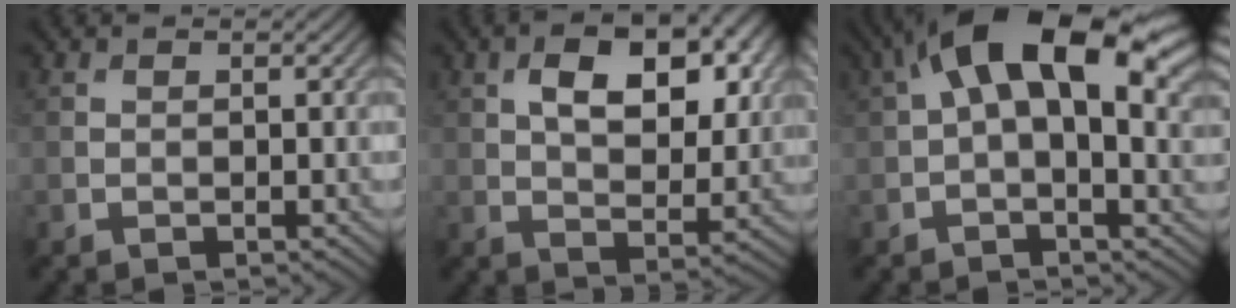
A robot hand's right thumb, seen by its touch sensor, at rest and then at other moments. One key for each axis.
{"total": 10.3, "fx": 3.2, "fy": 5.6, "fz": 8.0, "tx": -0.125, "ty": 0.000, "tz": 0.054}
{"total": 14.7, "fx": 4.7, "fy": 6.9, "fz": 12.0, "tx": -0.202, "ty": 0.014, "tz": 0.074}